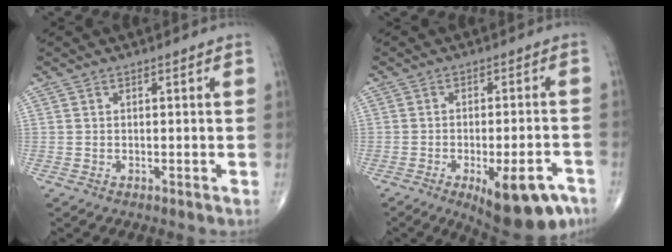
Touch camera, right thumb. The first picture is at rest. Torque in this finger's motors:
{"motor_torque": [1.76, 1.06, 0.90, -0.79, 0.28]}